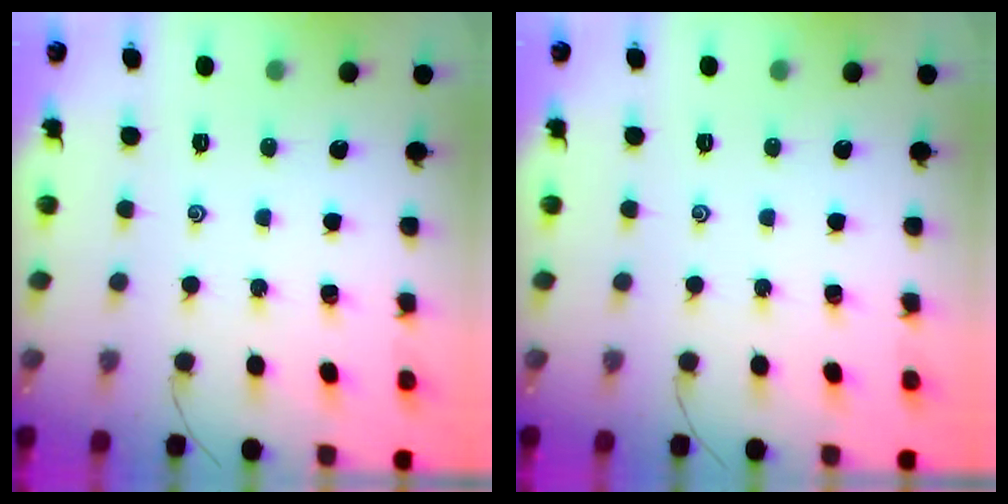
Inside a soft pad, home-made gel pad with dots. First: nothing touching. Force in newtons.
{"total": 0.0}